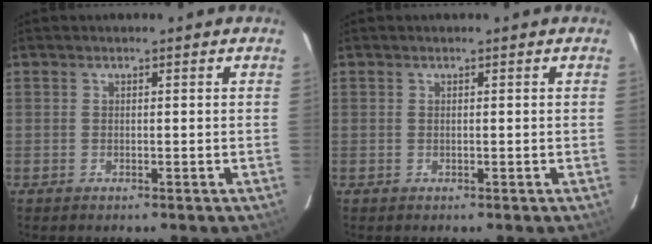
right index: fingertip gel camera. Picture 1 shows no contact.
{"total": 0.0}